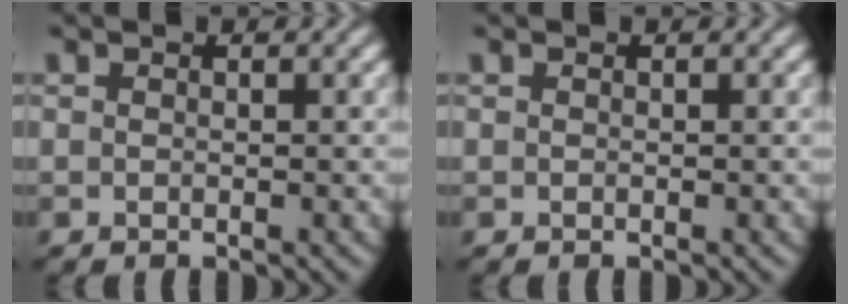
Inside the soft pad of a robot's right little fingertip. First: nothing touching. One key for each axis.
{"total": 0.0}